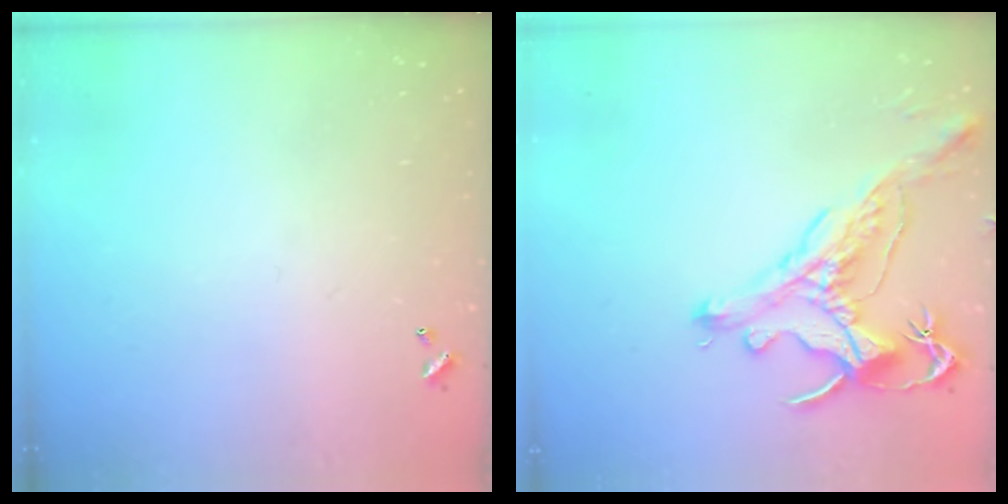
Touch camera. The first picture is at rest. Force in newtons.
{"total": 1.2, "press": 0.9, "slide": 0.9}